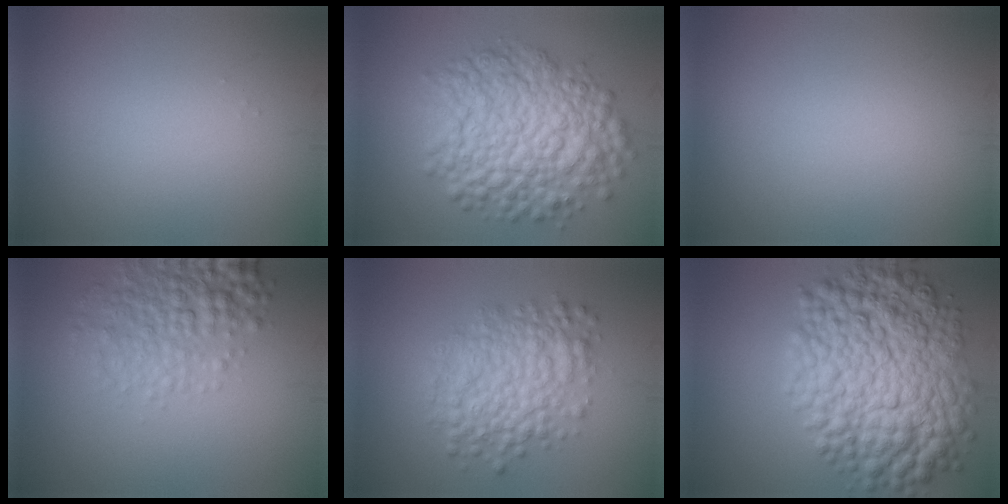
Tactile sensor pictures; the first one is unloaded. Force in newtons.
{"total": 9.5, "press": 9.5, "slide": 0.3}
{"total": 0.0}
{"total": 4.7, "press": 4.7, "slide": 0.1}
{"total": 6.4, "press": 6.4, "slide": 0.1}
{"total": 13.2, "press": 13.2, "slide": 0.1}